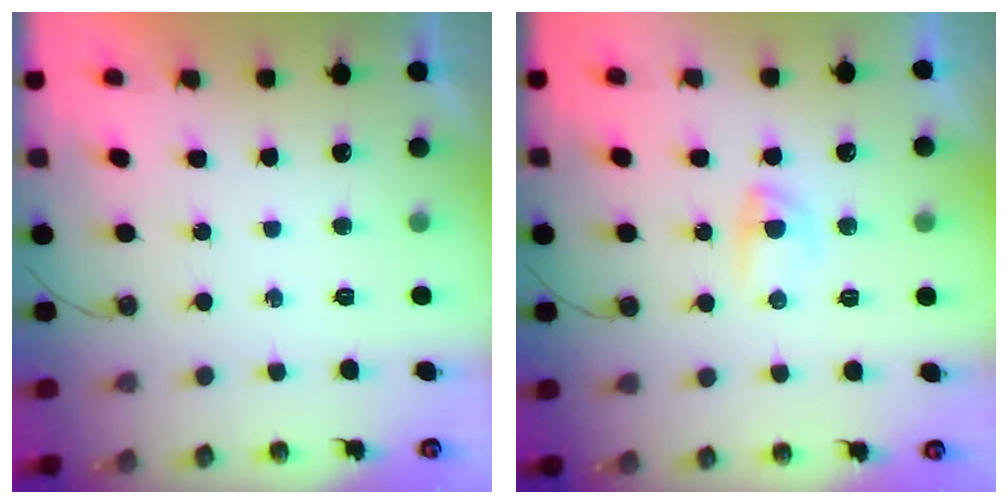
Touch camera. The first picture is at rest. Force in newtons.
{"total": 13.6, "press": 5.9, "slide": 12.2}